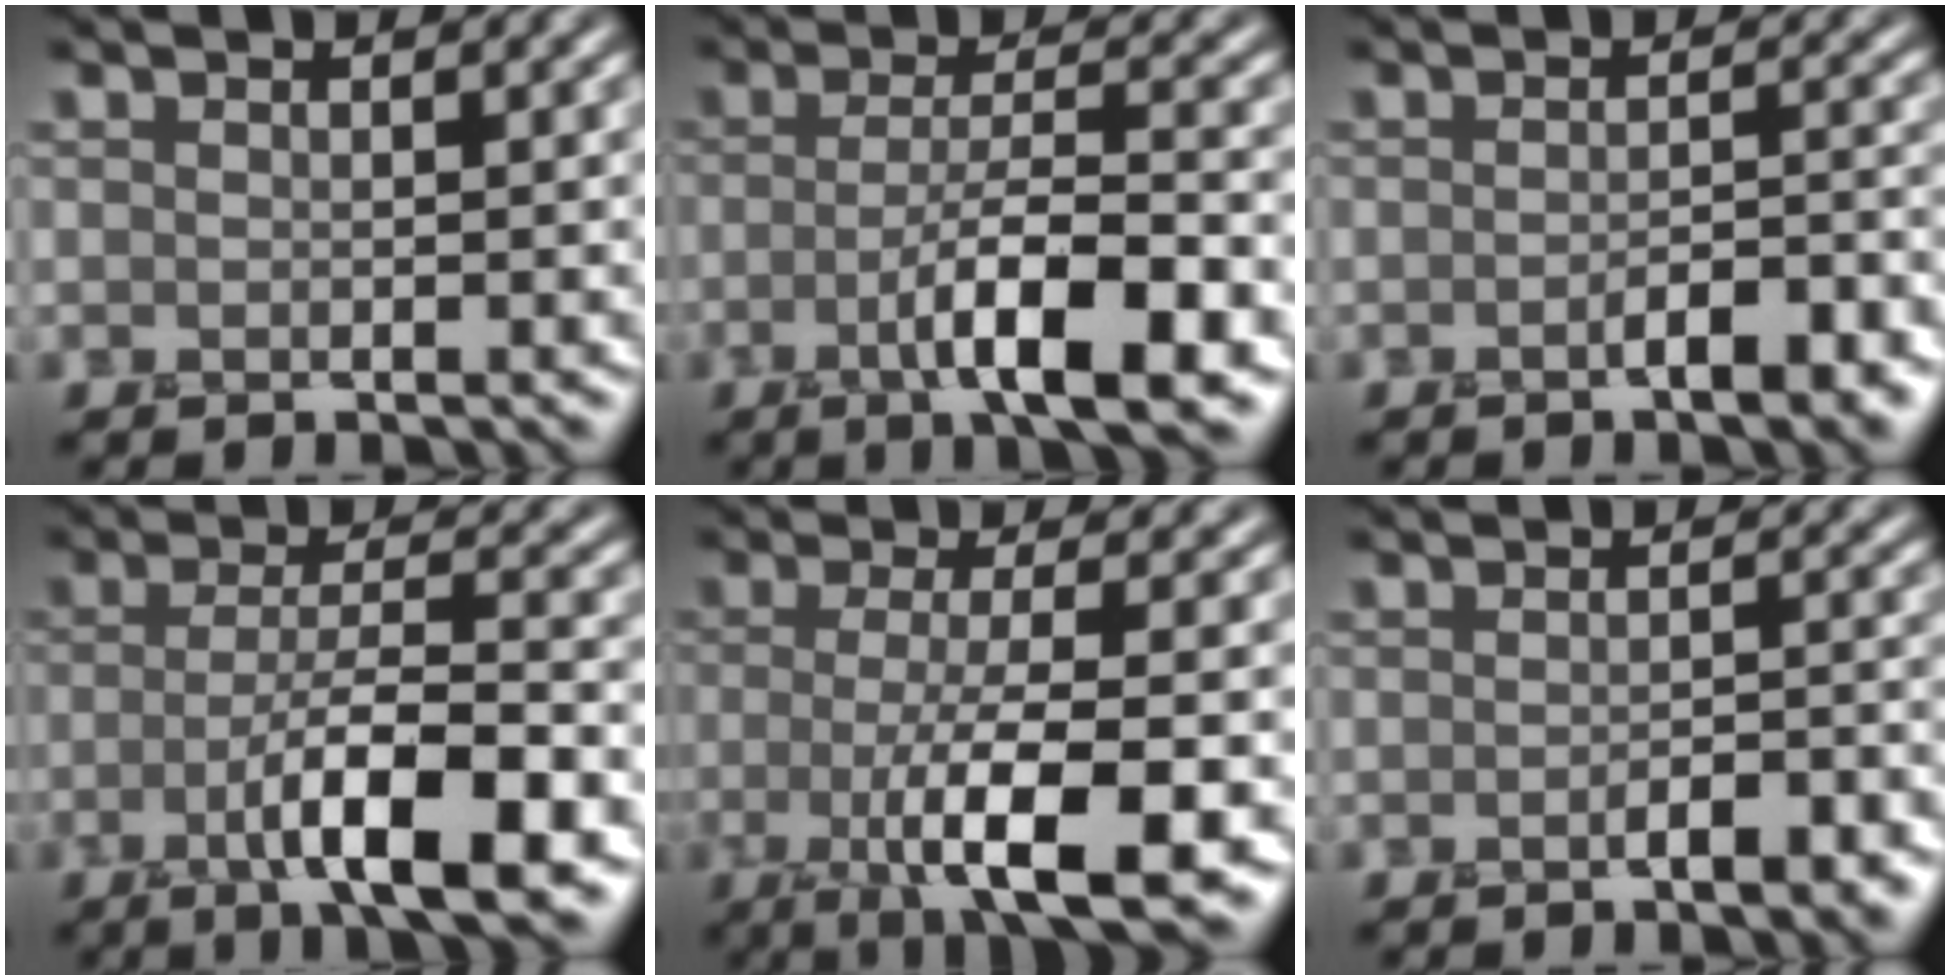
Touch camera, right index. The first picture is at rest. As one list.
[{"total": 7.1, "force": [-2.3, 1.5, 6.5], "torque": [-0.102, 0.010, -0.043]}, {"total": 3.4, "force": [-1.5, 1.1, 2.8], "torque": [-0.043, 0.003, -0.024]}, {"total": 7.7, "force": [-2.8, 1.7, 7.0], "torque": [-0.108, 0.009, -0.051]}, {"total": 8.1, "force": [-2.1, 1.9, 7.5], "torque": [-0.118, -0.005, -0.040]}, {"total": 2.6, "force": [-1.1, 0.9, 2.2], "torque": [-0.034, 0.002, -0.019]}]